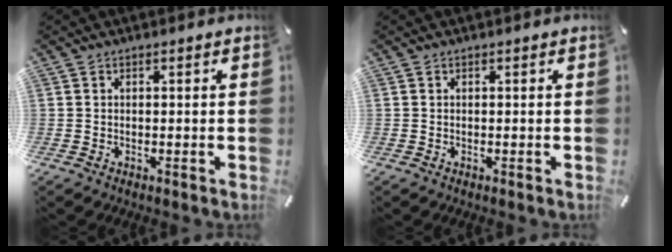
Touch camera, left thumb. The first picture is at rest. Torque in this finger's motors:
{"motor_torque": [0.00, 0.00, 0.01, -0.01, 0.00]}